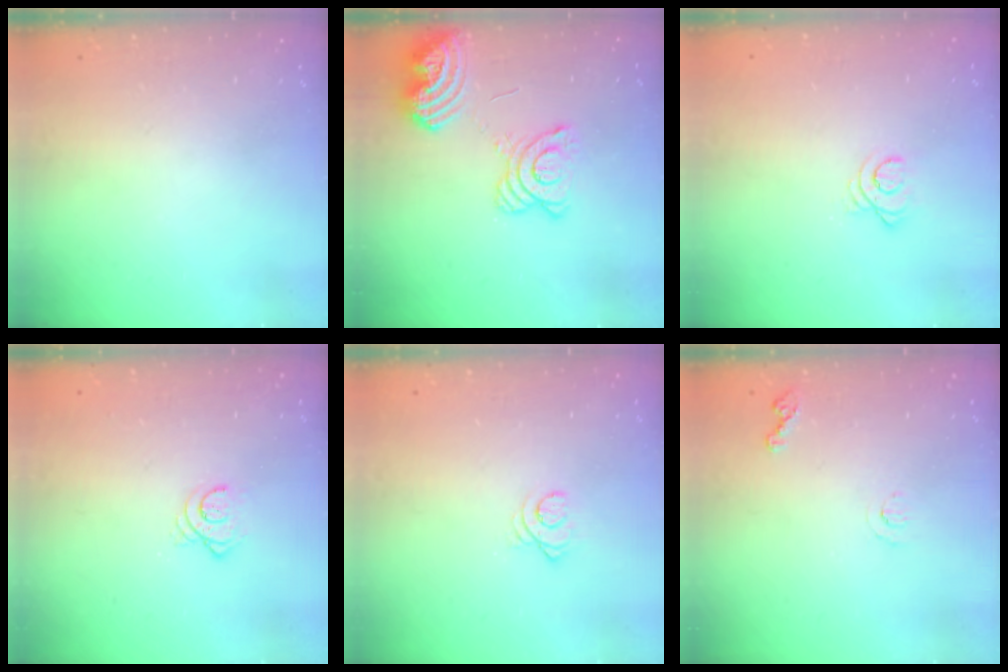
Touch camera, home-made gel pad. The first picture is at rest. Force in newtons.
{"total": 15.1, "press": 15.0, "slide": 1.8}
{"total": 3.2, "press": 3.1, "slide": 0.4}
{"total": 5.2, "press": 5.1, "slide": 0.5}
{"total": 2.6, "press": 2.6, "slide": 0.3}
{"total": 3.7, "press": 3.6, "slide": 0.5}